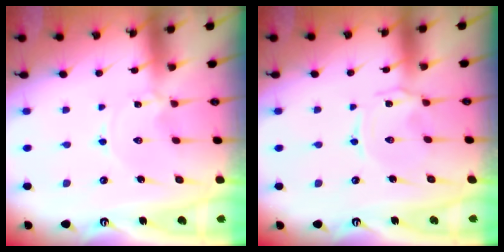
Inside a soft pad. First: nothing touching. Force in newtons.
{"total": 0.8, "press": 0.7, "slide": 0.4}